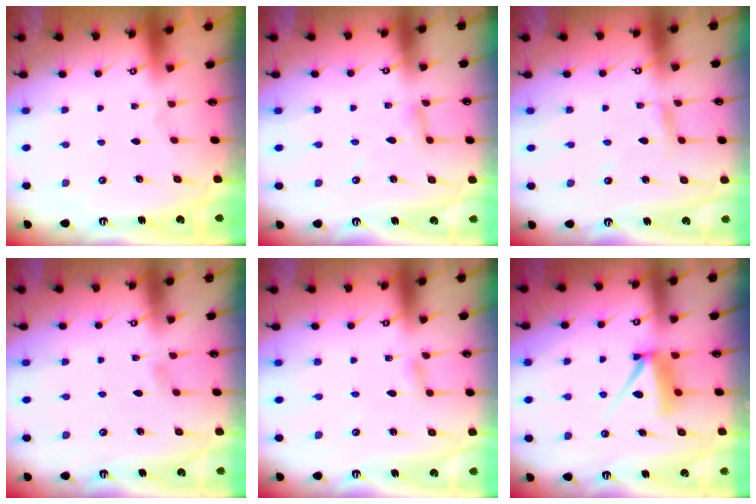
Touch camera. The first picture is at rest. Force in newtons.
{"total": 2.8, "press": 2.8, "slide": 0.2}
{"total": 2.9, "press": 2.9, "slide": 0.2}
{"total": 4.1, "press": 4.1, "slide": 0.6}
{"total": 3.0, "press": 2.9, "slide": 0.4}
{"total": 7.8, "press": 7.7, "slide": 0.8}